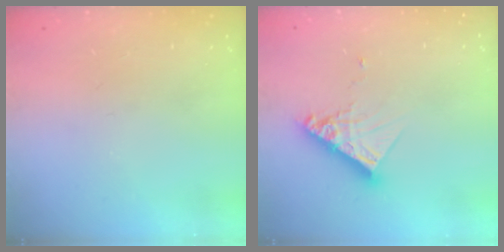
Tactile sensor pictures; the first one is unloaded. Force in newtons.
{"total": 10.1, "press": 10.1, "slide": 0.9}